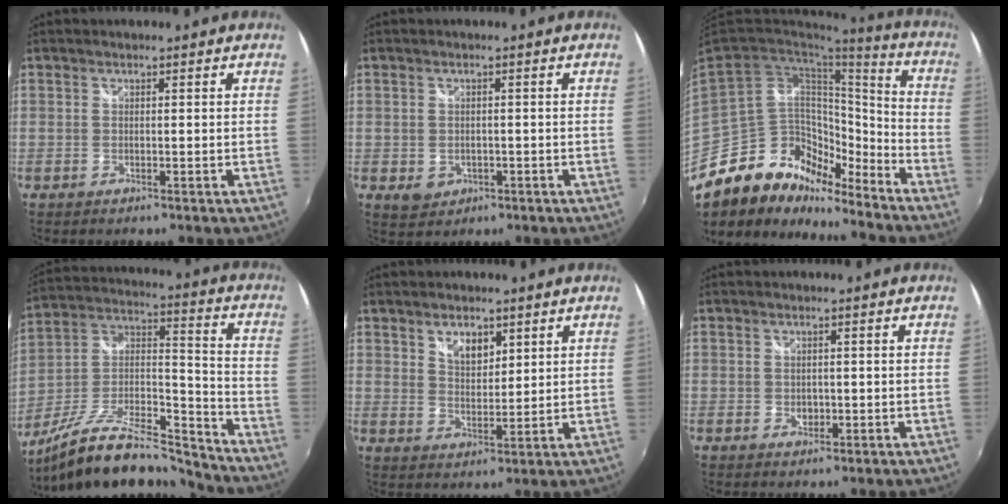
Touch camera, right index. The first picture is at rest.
{"total": 3.9, "force": [-0.9, 3.3, 1.8], "torque": [-0.039, -0.005, -0.008]}
{"total": 18.8, "force": [-14.0, 10.9, 6.4], "torque": [-0.145, 0.033, -0.244]}
{"total": 20.7, "force": [-16.6, 6.3, 10.6], "torque": [-0.202, 0.001, -0.282]}
{"total": 5.2, "force": [3.0, 3.0, 3.0], "torque": [-0.044, 0.003, 0.053]}
{"total": 1.7, "force": [-0.3, 1.4, 0.8], "torque": [-0.013, -0.002, -0.005]}